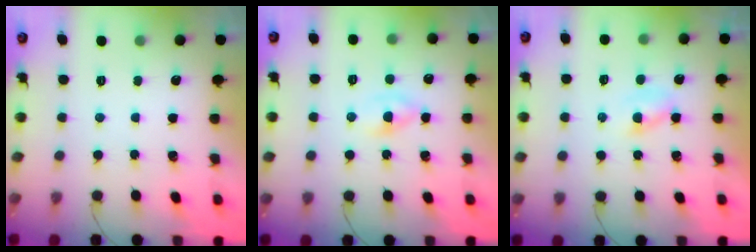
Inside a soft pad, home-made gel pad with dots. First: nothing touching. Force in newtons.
{"total": 1.8, "press": 1.5, "slide": 1.0}
{"total": 1.6, "press": 1.4, "slide": 0.8}